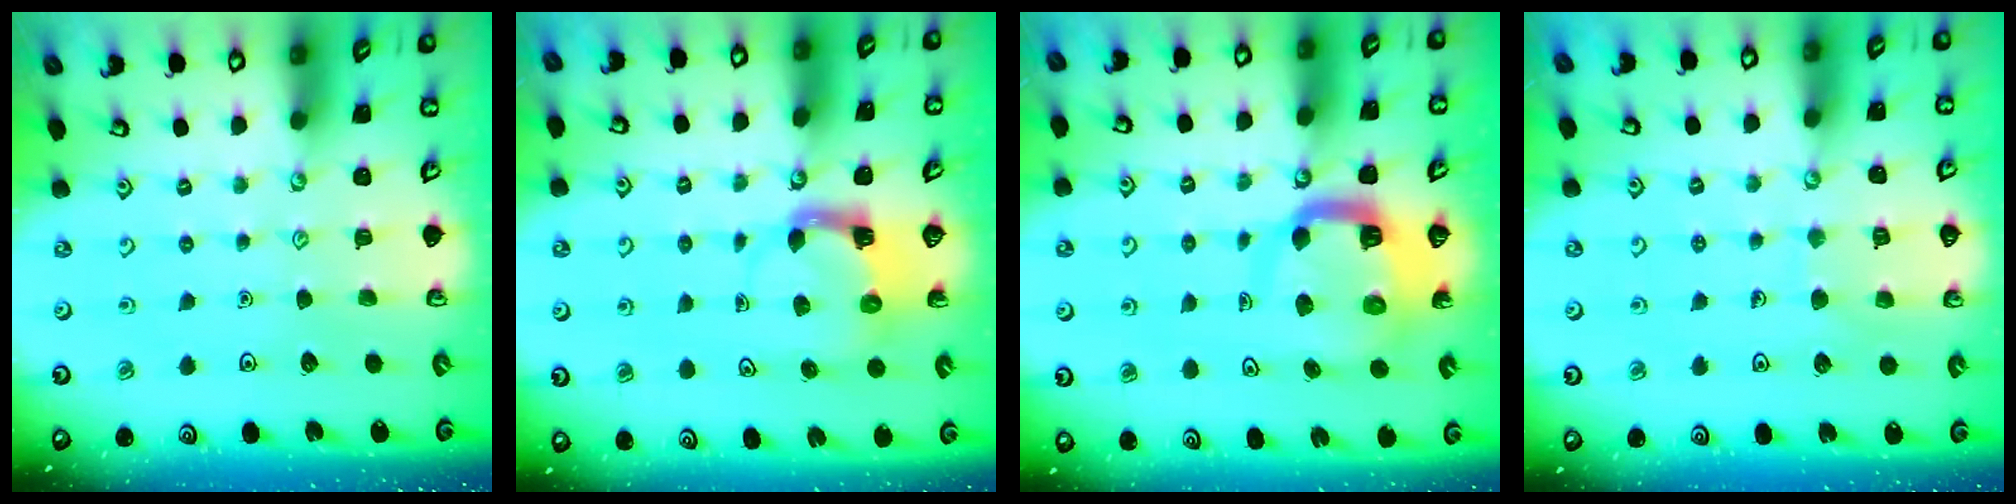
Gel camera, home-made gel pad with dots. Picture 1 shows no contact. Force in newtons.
{"total": 3.8, "press": 3.7, "slide": 0.7}
{"total": 8.8, "press": 8.7, "slide": 1.1}
{"total": 5.7, "press": 5.7, "slide": 0.5}